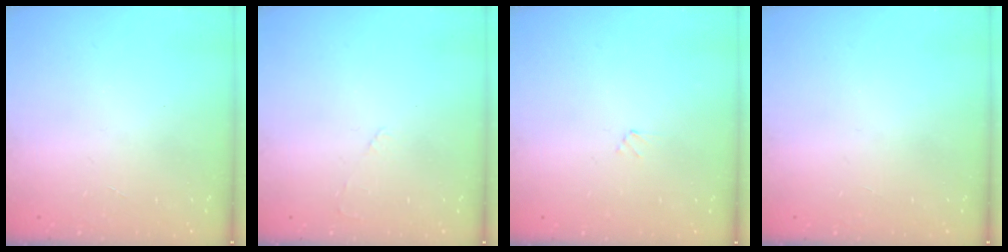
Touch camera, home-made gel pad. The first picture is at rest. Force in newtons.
{"total": 2.4, "press": 2.4, "slide": 0.4}
{"total": 1.9, "press": 1.9, "slide": 0.2}
{"total": 0.0}